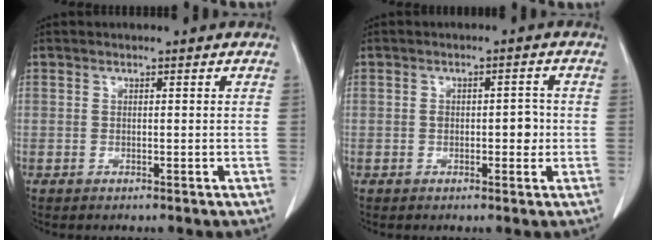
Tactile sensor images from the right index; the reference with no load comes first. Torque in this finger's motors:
{"motor_torque": [0.48, -0.30, 0.19, 0.05]}